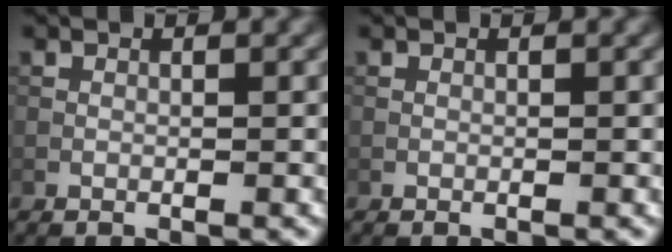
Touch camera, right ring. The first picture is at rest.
{"total": 0.0}